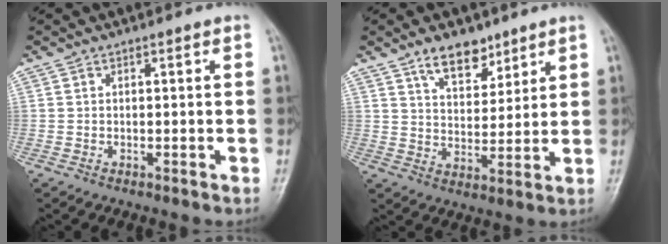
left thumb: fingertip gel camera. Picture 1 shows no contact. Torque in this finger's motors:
{"motor_torque": [0.48, -0.08, 0.74, -0.83, 0.03]}